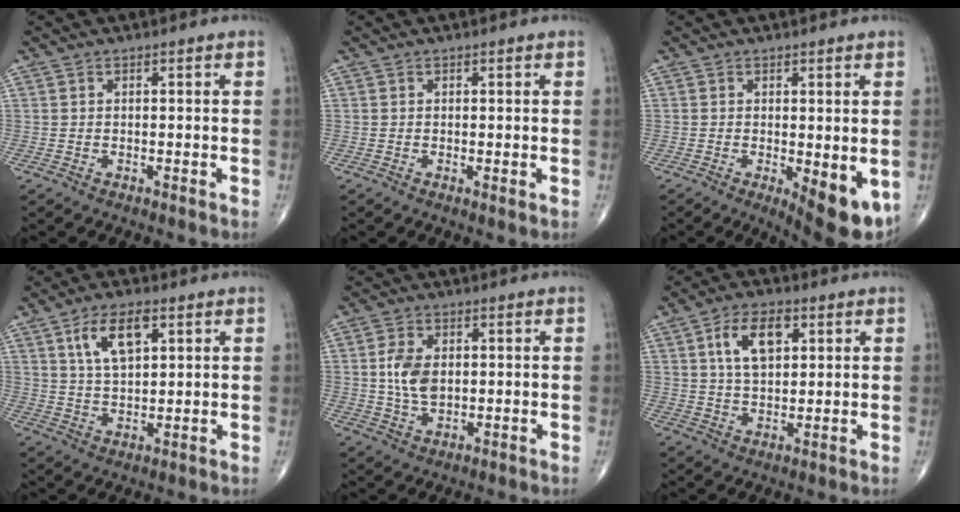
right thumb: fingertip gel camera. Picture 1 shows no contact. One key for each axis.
{"total": 0.6, "fx": 0.1, "fy": 0.2, "fz": 0.6, "tx": -0.012, "ty": -0.005, "tz": -0.001}
{"total": 8.6, "fx": -1.9, "fy": 3.1, "fz": 7.8, "tx": -0.094, "ty": -0.021, "tz": -0.018}
{"total": 8.7, "fx": 3.8, "fy": 4.0, "fz": 6.7, "tx": -0.113, "ty": -0.011, "tz": 0.074}
{"total": 6.7, "fx": 0.8, "fy": 4.1, "fz": 5.2, "tx": -0.099, "ty": -0.004, "tz": 0.017}
{"total": 9.2, "fx": 3.3, "fy": 5.1, "fz": 7.0, "tx": -0.110, "ty": -0.005, "tz": 0.058}